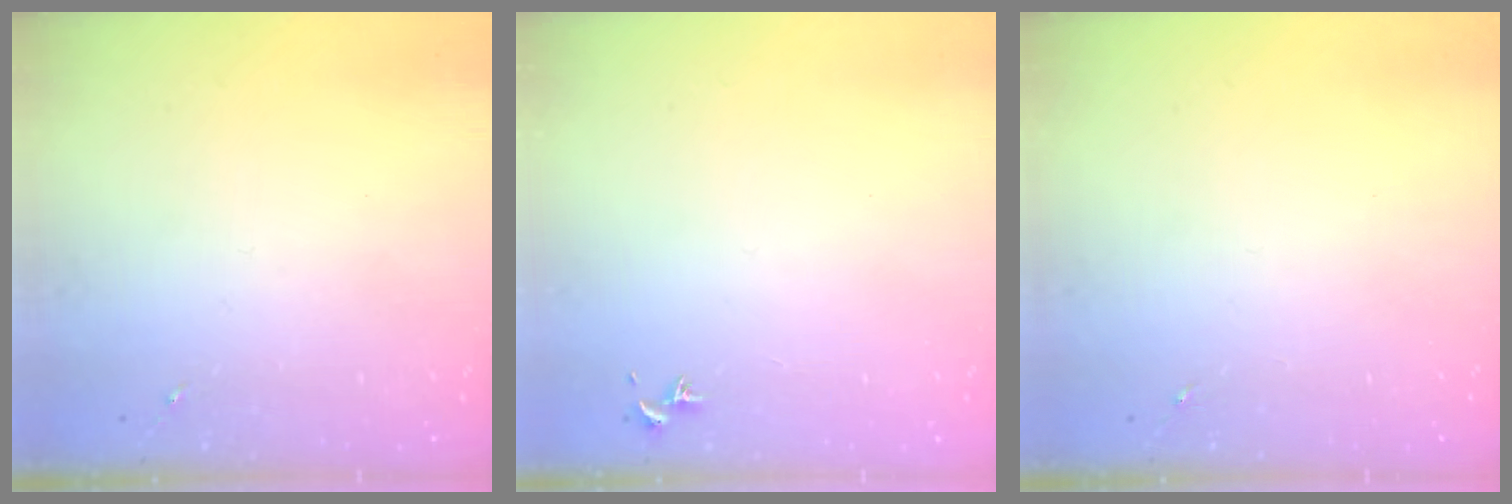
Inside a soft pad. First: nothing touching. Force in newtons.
{"total": 0.7, "press": 0.6, "slide": 0.5}
{"total": 0.0}